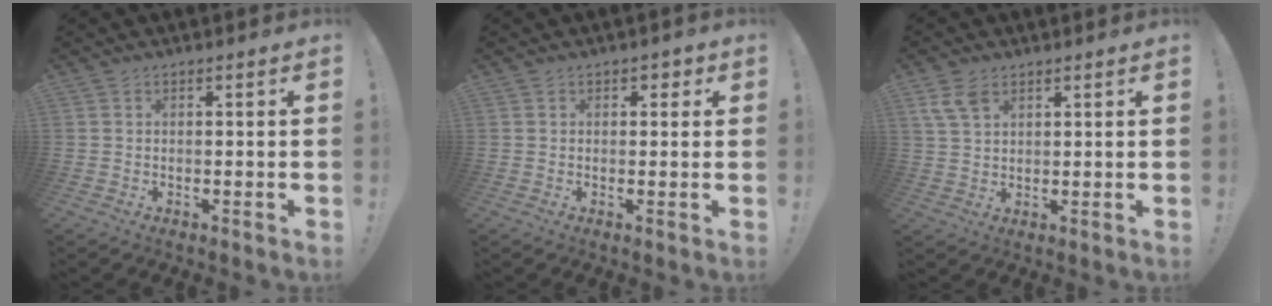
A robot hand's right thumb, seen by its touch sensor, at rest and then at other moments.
{"total": 1.6, "force": [0.5, 1.4, 0.7], "torque": [0.007, -0.004, 0.003]}
{"total": 6.2, "force": [3.5, 3.7, 3.6], "torque": [-0.074, -0.003, 0.072]}